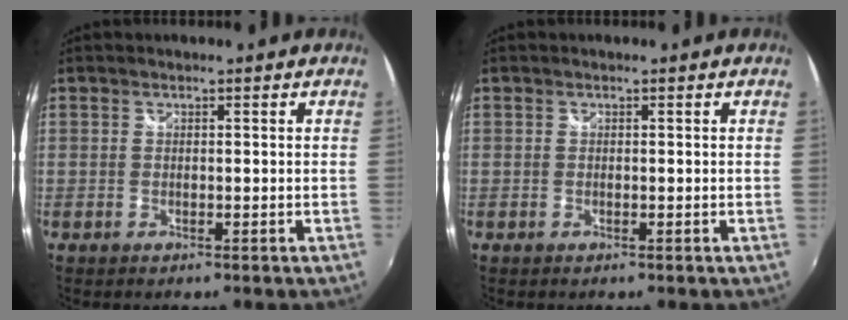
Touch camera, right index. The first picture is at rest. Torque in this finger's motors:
{"motor_torque": [-0.01, -0.01, 0.00, 0.01]}